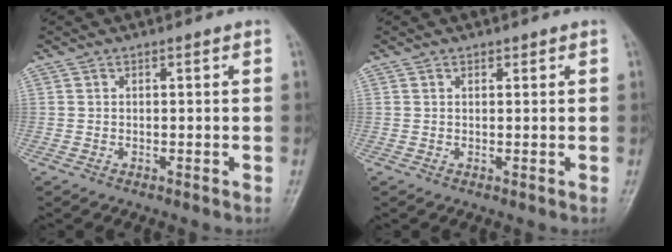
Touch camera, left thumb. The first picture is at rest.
{"total": 0.7, "force": [0.5, 0.4, 0.1], "torque": [0.004, -0.003, 0.005]}